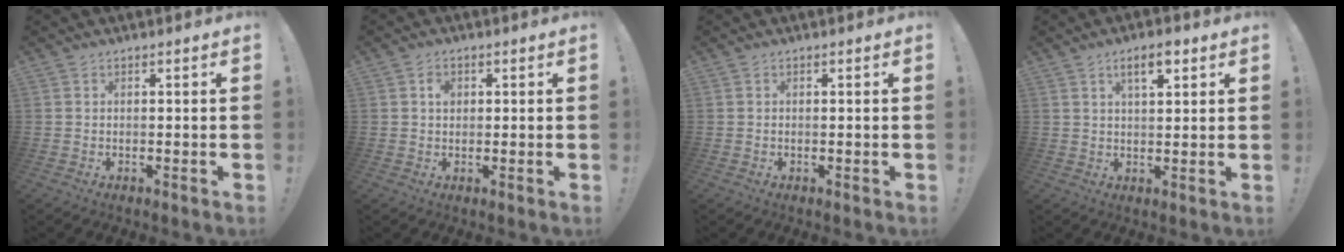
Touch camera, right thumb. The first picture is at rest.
{"total": 2.5, "force": [0.5, 2.0, 1.4], "torque": [-0.005, -0.004, 0.002]}
{"total": 0.0}
{"total": 5.7, "force": [3.0, 2.0, 4.4], "torque": [-0.063, -0.009, 0.047]}